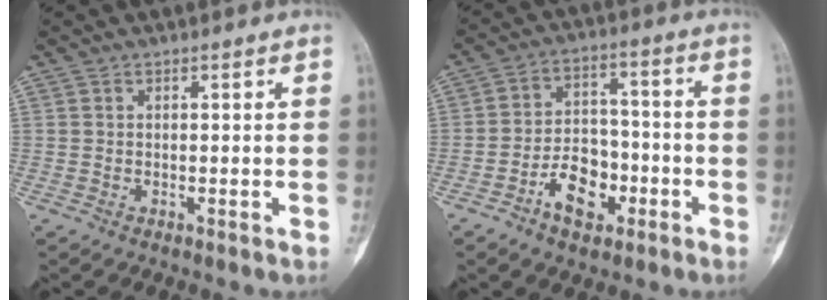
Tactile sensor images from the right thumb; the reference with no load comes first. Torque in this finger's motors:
{"motor_torque": [-0.15, 0.53, 0.21, 0.20, 0.05]}